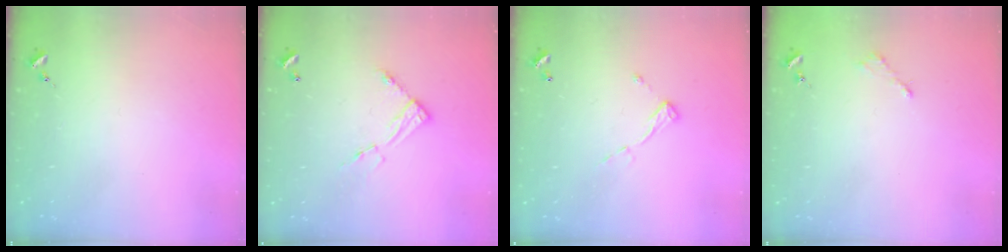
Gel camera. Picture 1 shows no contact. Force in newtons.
{"total": 8.7, "press": 8.7, "slide": 0.4}
{"total": 6.7, "press": 6.7, "slide": 0.3}
{"total": 2.6, "press": 2.5, "slide": 0.3}